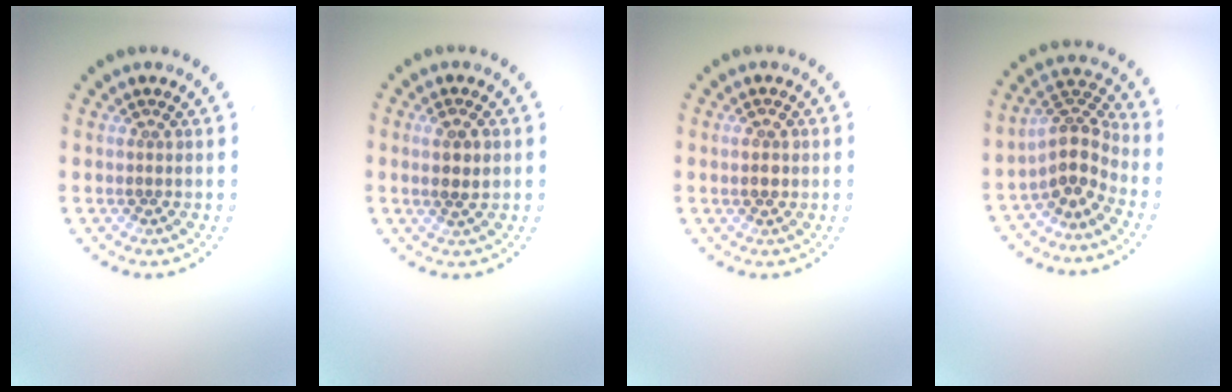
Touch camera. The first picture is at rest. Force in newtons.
{"total": 2.2, "press": 2.1, "slide": 0.7}
{"total": 1.8, "press": 1.8, "slide": 0.1}
{"total": 3.6, "press": 2.7, "slide": 2.5}